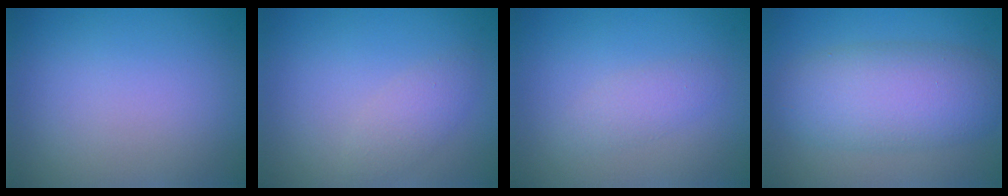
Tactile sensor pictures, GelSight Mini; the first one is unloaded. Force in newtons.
{"total": 1.9, "press": 1.9, "slide": 0.0}
{"total": 1.6, "press": 1.6, "slide": 0.0}
{"total": 7.0, "press": 7.0, "slide": 0.1}